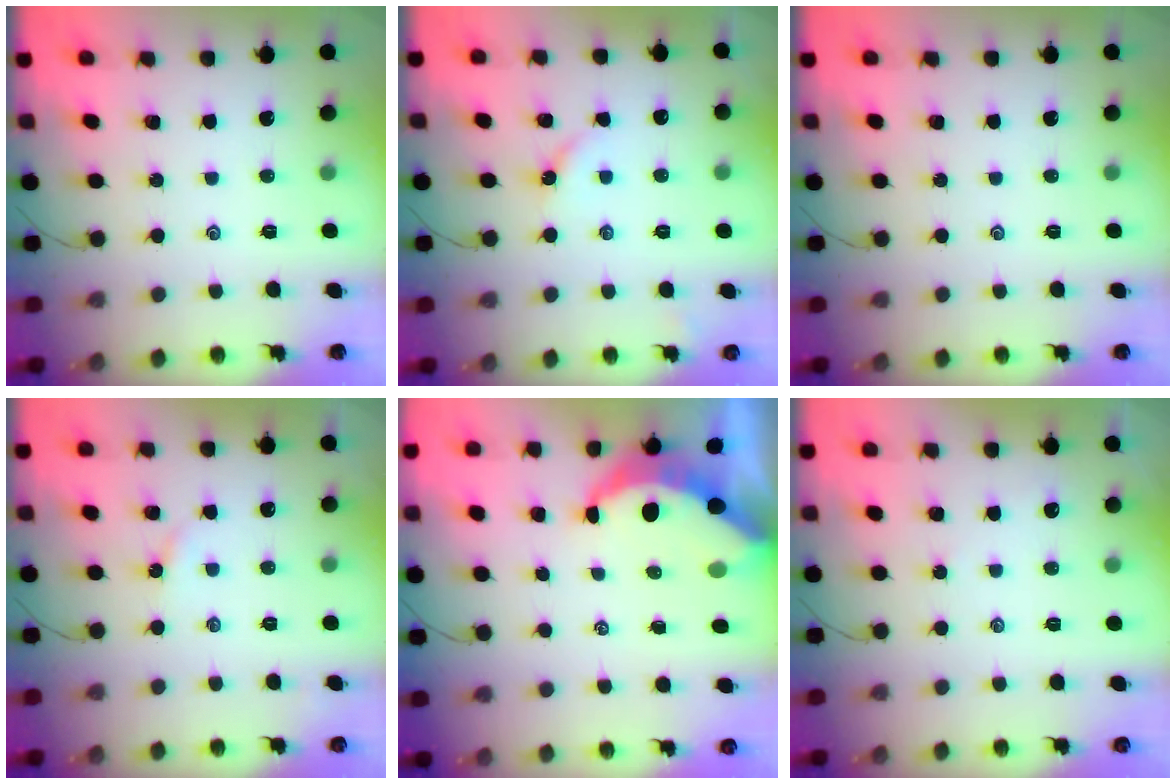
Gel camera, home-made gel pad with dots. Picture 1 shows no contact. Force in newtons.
{"total": 3.8, "press": 3.8, "slide": 0.5}
{"total": 0.0}
{"total": 1.7, "press": 1.6, "slide": 0.3}
{"total": 7.6, "press": 7.5, "slide": 0.8}
{"total": 1.7, "press": 1.6, "slide": 0.4}